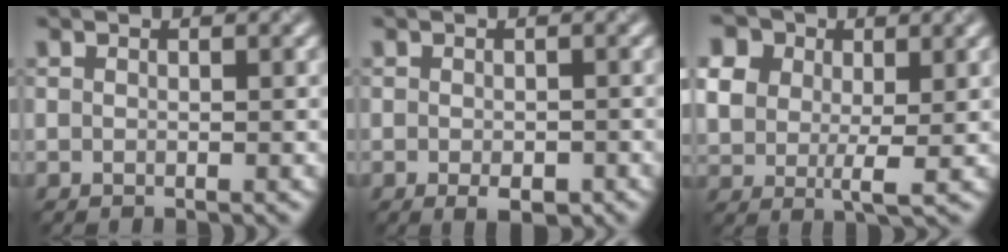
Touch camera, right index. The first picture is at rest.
{"total": 1.7, "force": [-1.1, 0.2, 1.2], "torque": [-0.025, 0.000, -0.004]}
{"total": 6.0, "force": [2.4, 4.2, 3.6], "torque": [-0.098, 0.010, 0.054]}